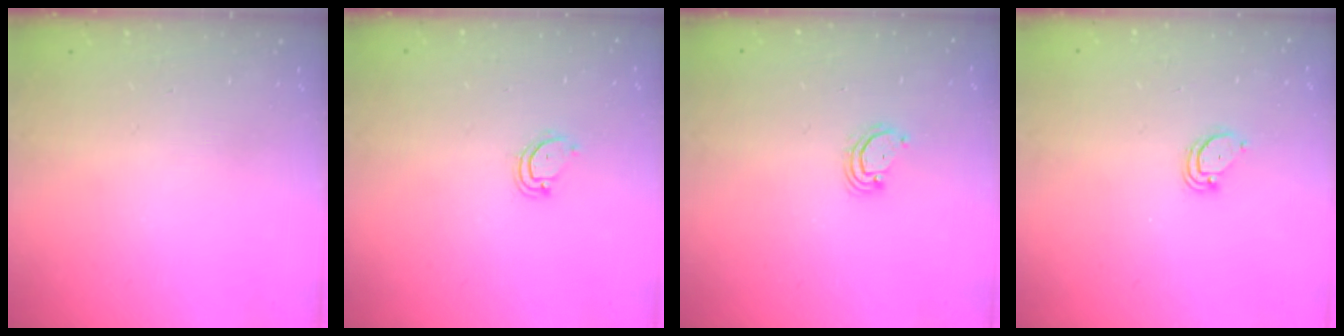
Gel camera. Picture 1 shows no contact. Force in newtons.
{"total": 3.6, "press": 3.6, "slide": 0.3}
{"total": 2.9, "press": 2.9, "slide": 0.2}
{"total": 2.6, "press": 2.6, "slide": 0.2}